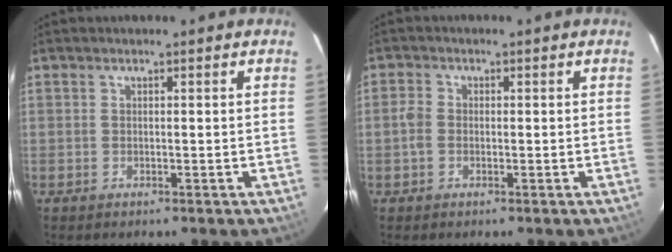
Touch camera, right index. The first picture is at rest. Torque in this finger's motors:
{"motor_torque": [0.45, -0.11, 0.29, 0.05]}